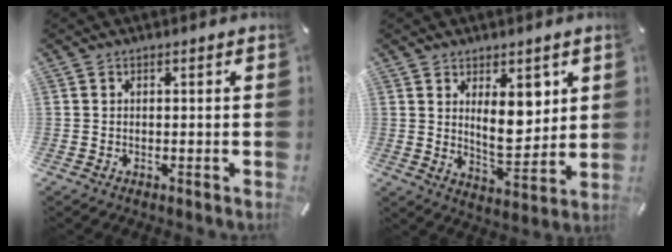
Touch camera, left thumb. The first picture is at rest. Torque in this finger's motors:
{"motor_torque": [1.72, 1.85, 1.10, -0.98, 0.25]}